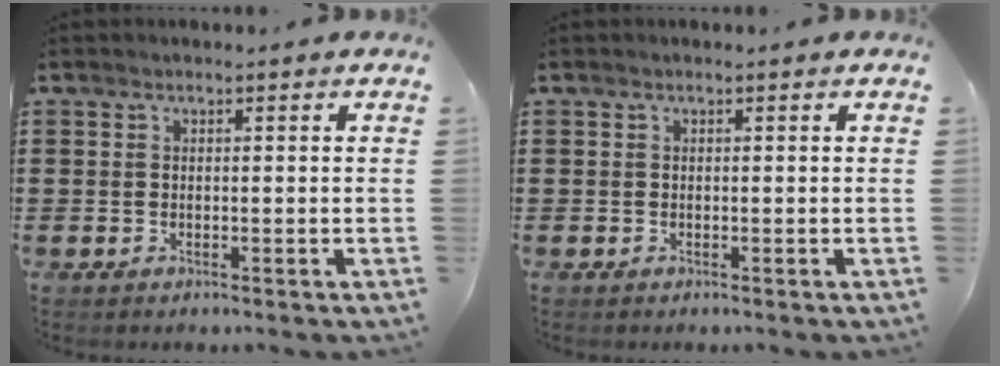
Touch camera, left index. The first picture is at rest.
{"total": 0.0}